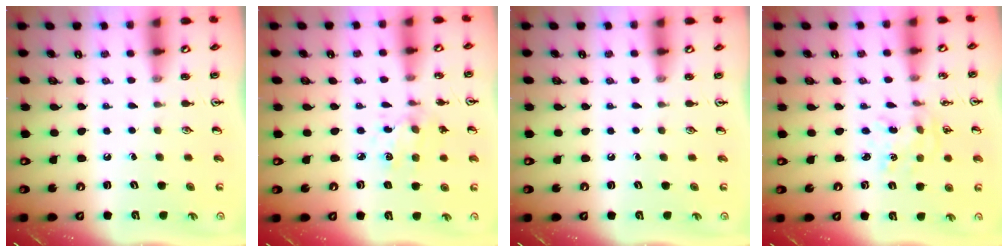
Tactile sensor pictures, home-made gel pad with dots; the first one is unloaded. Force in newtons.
{"total": 2.1, "press": 2.1, "slide": 0.4}
{"total": 0.0}
{"total": 1.7, "press": 1.7, "slide": 0.1}